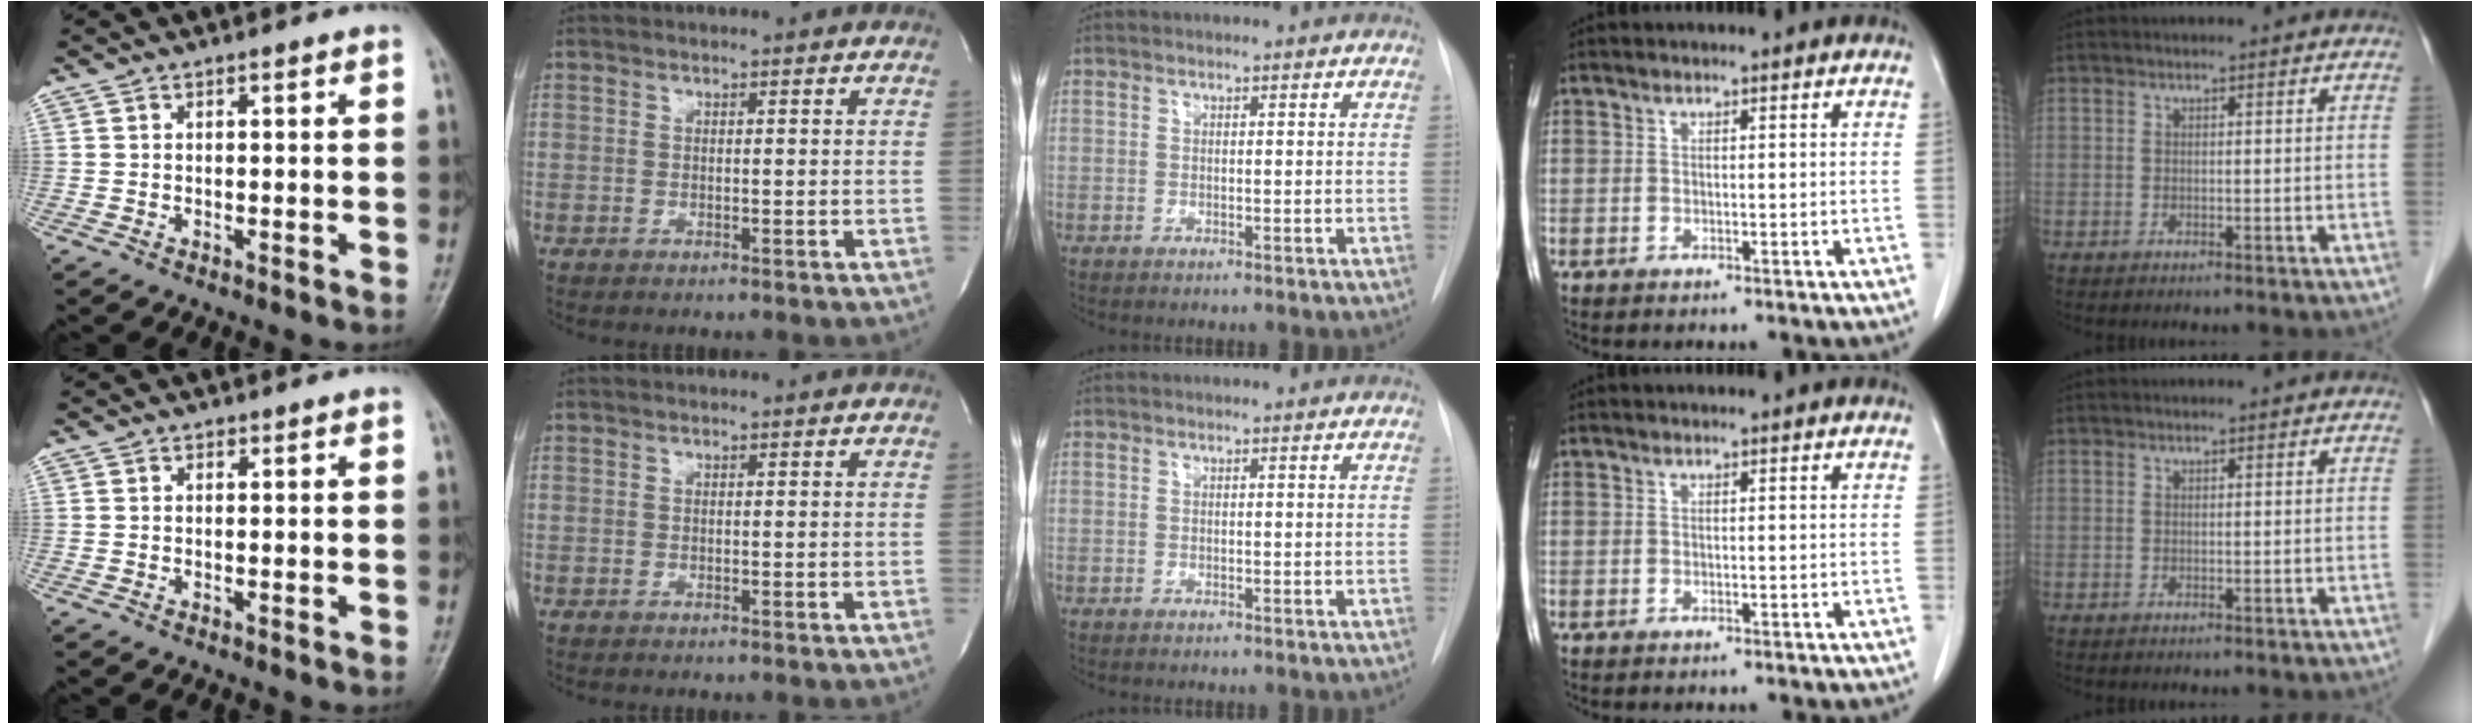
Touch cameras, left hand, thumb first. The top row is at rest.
{}